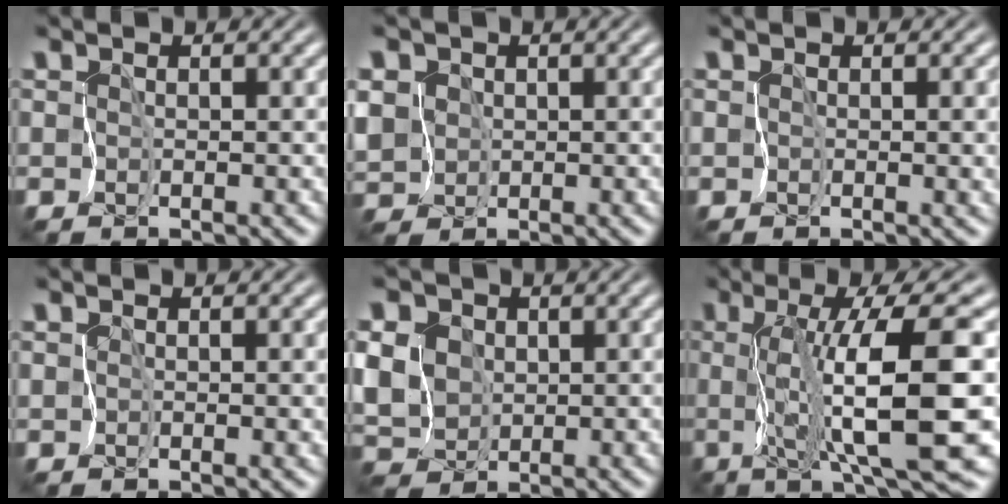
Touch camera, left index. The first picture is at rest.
{"total": 3.7, "force": [0.1, 3.4, 1.2], "torque": [-0.043, 0.013, -0.001]}
{"total": 3.3, "force": [0.0, 1.7, 2.9], "torque": [-0.033, -0.010, 0.007]}
{"total": 1.7, "force": [0.2, 0.8, 1.5], "torque": [-0.018, -0.005, 0.006]}
{"total": 6.6, "force": [0.9, 5.6, 3.4], "torque": [-0.077, 0.023, -0.002]}
{"total": 10.2, "force": [-0.2, 1.7, 10.1], "torque": [-0.142, -0.002, -0.004]}